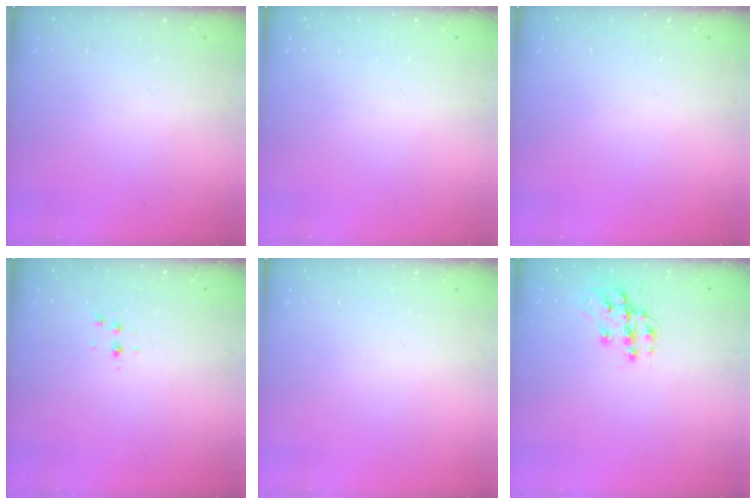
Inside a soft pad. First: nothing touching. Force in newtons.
{"total": 0.0}
{"total": 0.0}
{"total": 3.6, "press": 3.1, "slide": 1.7}
{"total": 0.0}
{"total": 12.7, "press": 12.6, "slide": 0.9}